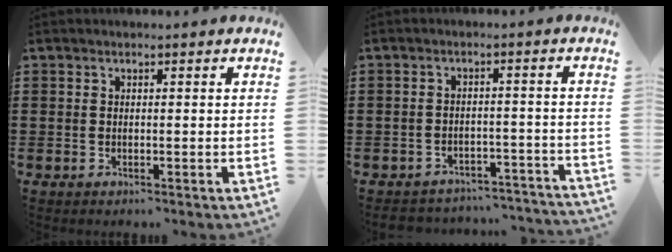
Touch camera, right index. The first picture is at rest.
{"total": 3.2, "force": [-3.2, 0.5, 0.4], "torque": [-0.012, 0.003, -0.067]}